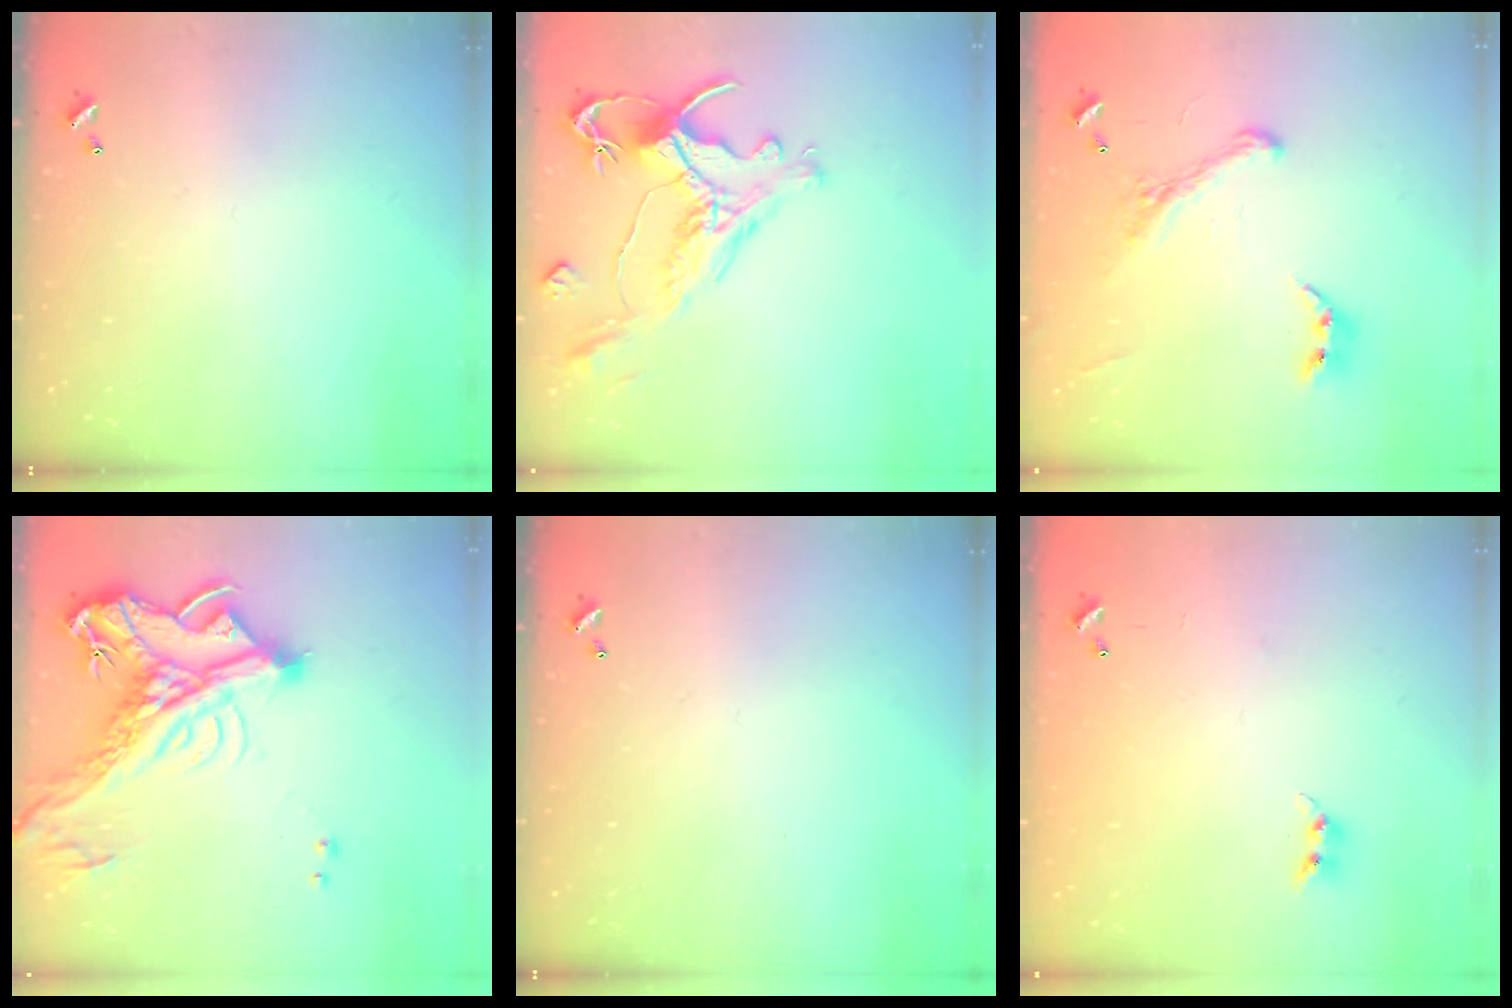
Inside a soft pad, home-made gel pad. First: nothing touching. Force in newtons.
{"total": 1.8, "press": 1.2, "slide": 1.3}
{"total": 2.9, "press": 2.7, "slide": 1.2}
{"total": 12.9, "press": 12.6, "slide": 3.0}
{"total": 0.0}
{"total": 7.6, "press": 7.6, "slide": 0.5}